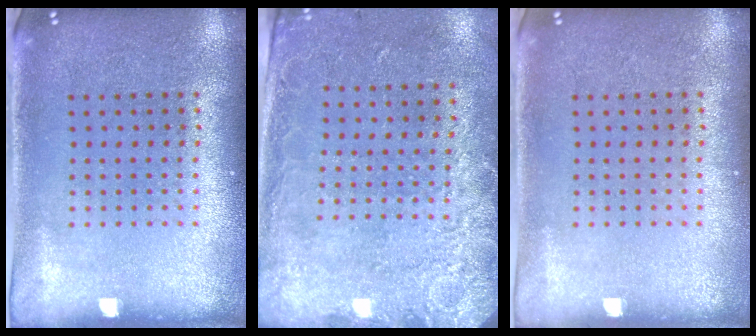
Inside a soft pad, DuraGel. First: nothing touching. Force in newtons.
{"total": 2.6, "press": 1.9, "slide": 1.8}
{"total": 0.0}